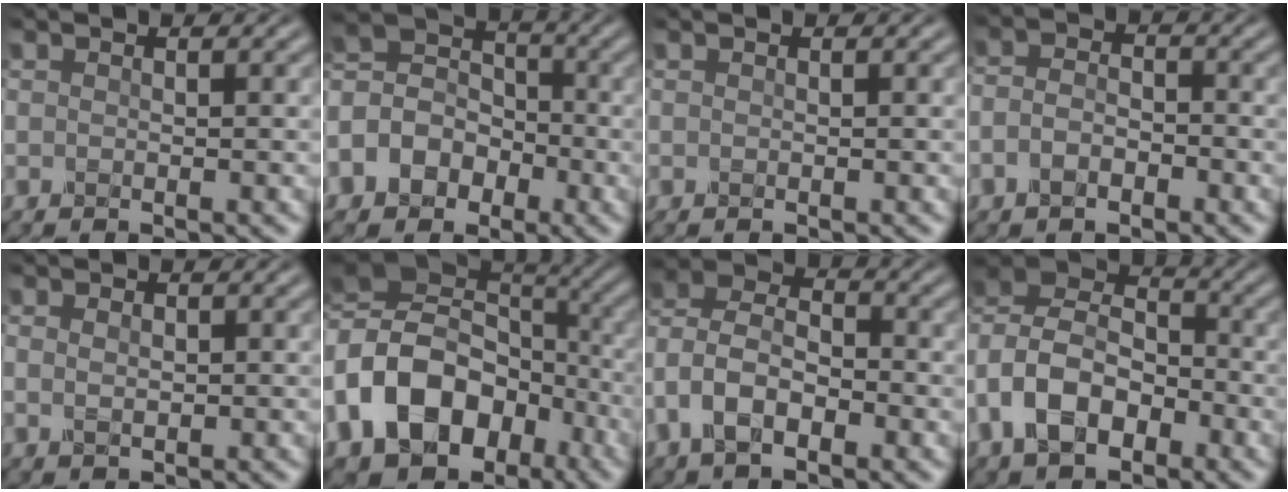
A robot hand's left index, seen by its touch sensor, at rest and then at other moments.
{"total": 6.5, "force": [-2.8, 5.2, 2.7], "torque": [-0.052, 0.011, -0.068]}
{"total": 0.0}
{"total": 2.4, "force": [-1.2, 1.5, 1.5], "torque": [-0.031, 0.005, -0.031]}
{"total": 1.4, "force": [0.3, 1.0, 0.9], "torque": [-0.014, 0.004, 0.006]}
{"total": 15.1, "force": [-4.3, 11.4, 9.0], "torque": [-0.190, -0.009, -0.081]}
{"total": 6.6, "force": [-2.1, 4.1, 4.7], "torque": [-0.095, 0.012, -0.052]}
{"total": 10.0, "force": [-3.1, 7.0, 6.4], "torque": [-0.118, 0.011, -0.074]}